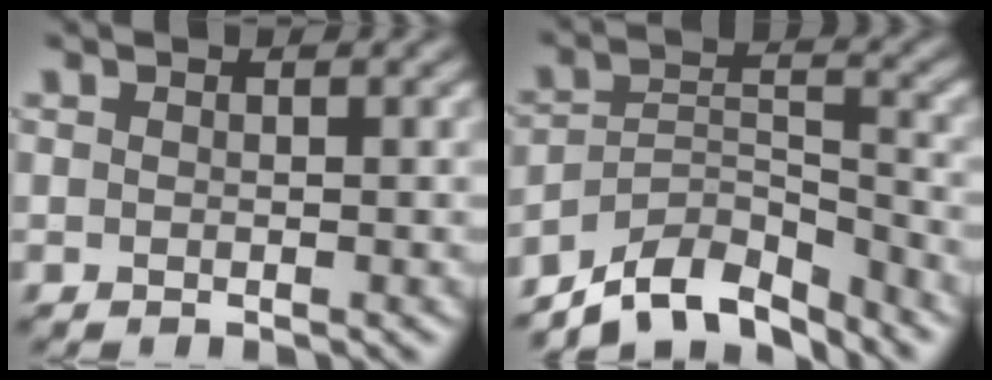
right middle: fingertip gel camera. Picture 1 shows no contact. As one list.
[{"total": 7.7, "force": [-6.6, 2.5, 3.2], "torque": [-0.048, -0.006, -0.123]}]